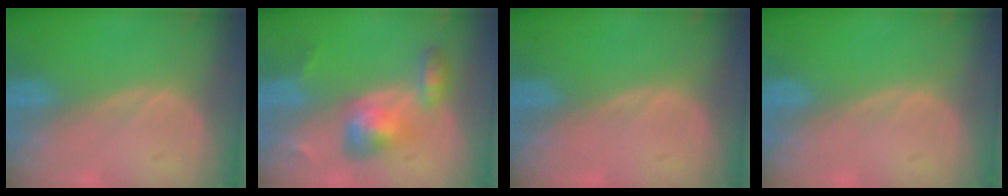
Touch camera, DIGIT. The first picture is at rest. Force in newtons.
{"total": 6.2, "press": 5.6, "slide": 2.7}
{"total": 0.0}
{"total": 0.0}